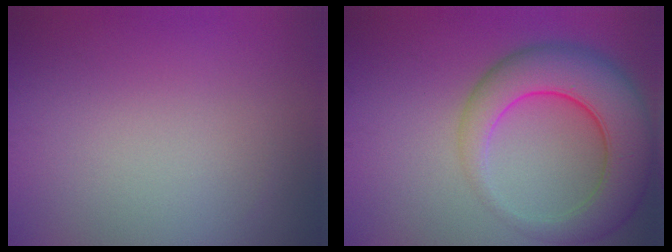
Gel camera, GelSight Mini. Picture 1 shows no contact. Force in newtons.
{"total": 8.2, "press": 8.2, "slide": 0.3}